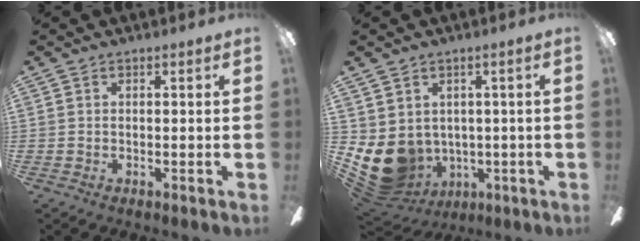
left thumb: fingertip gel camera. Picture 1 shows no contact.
{"total": 11.0, "force": [-1.2, 9.5, 5.5], "torque": [-0.146, -0.011, -0.015]}